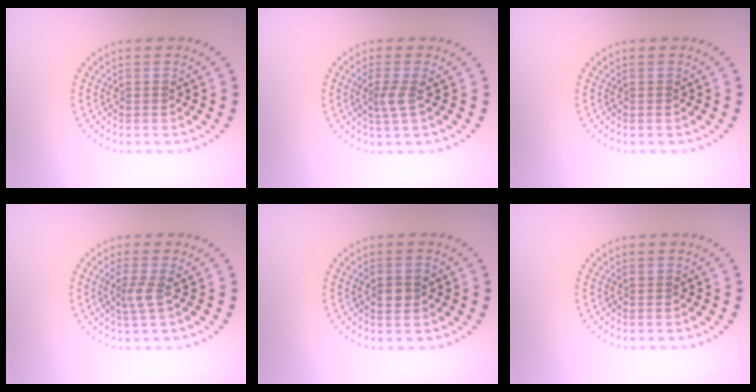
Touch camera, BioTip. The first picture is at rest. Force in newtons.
{"total": 1.9, "press": 1.4, "slide": 1.2}
{"total": 0.0}
{"total": 2.0, "press": 1.4, "slide": 1.4}
{"total": 2.2, "press": 2.2, "slide": 0.2}
{"total": 0.0}